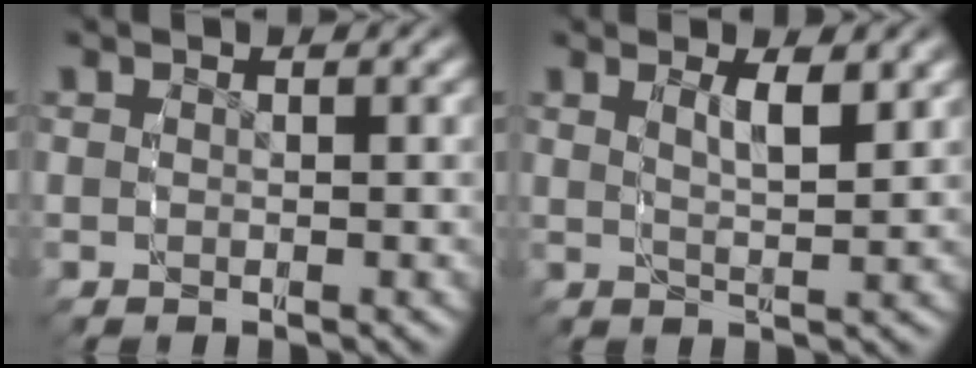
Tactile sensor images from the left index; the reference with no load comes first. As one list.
[{"total": 2.8, "force": [1.0, 0.8, 2.5], "torque": [-0.048, -0.010, 0.021]}]